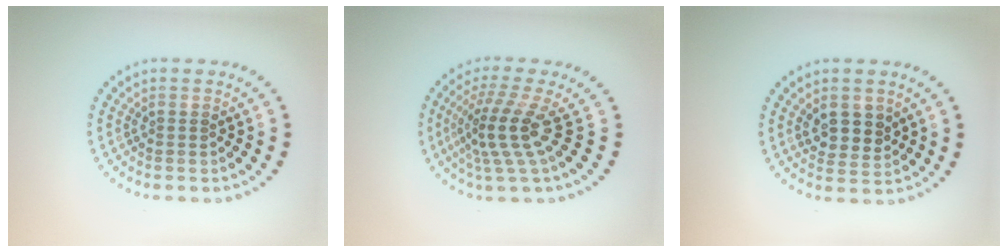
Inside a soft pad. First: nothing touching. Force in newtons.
{"total": 4.0, "press": 2.8, "slide": 2.9}
{"total": 2.9, "press": 2.7, "slide": 0.9}